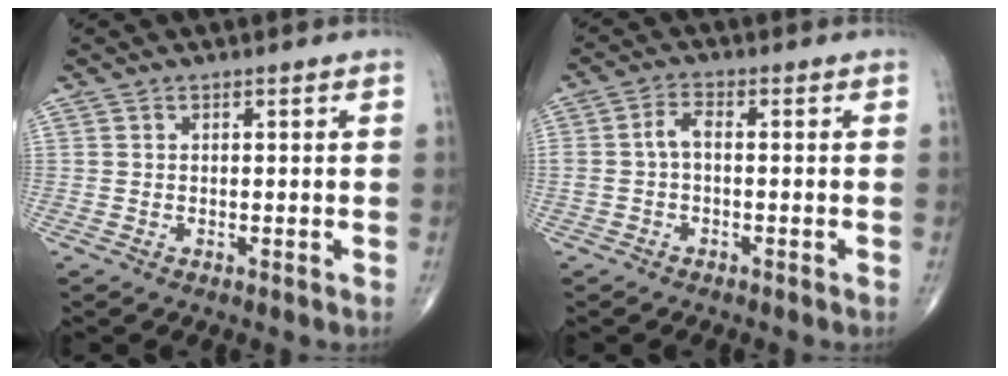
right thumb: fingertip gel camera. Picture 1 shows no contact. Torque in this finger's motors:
{"motor_torque": [-0.08, -0.08, 0.36, 0.10, -0.03]}